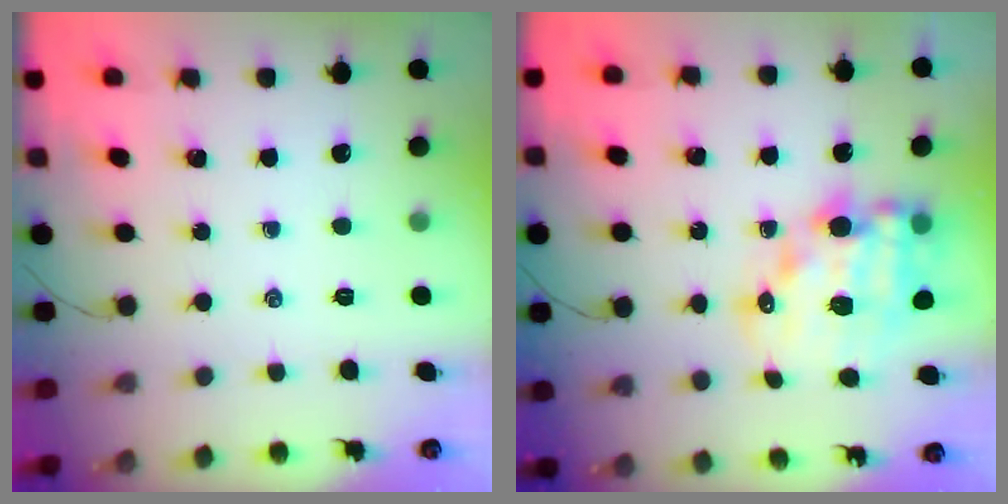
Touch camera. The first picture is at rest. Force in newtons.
{"total": 15.4, "press": 15.1, "slide": 3.4}